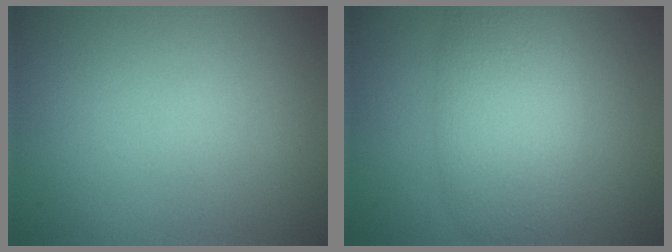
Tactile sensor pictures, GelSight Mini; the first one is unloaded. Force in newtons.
{"total": 6.2, "press": 6.2, "slide": 0.4}